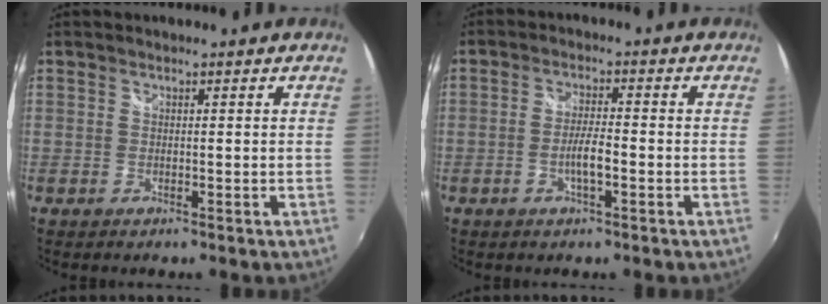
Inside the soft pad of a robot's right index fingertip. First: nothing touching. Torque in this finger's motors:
{"motor_torque": [0.84, -0.33, 0.36, 0.08]}